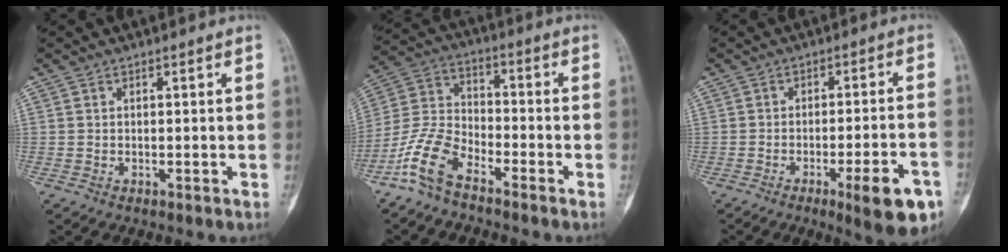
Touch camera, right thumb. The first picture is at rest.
{"total": 9.8, "force": [-6.8, 4.3, 5.5], "torque": [-0.125, 0.043, -0.148]}
{"total": 11.0, "force": [-5.4, 2.3, 9.4], "torque": [-0.120, 0.020, -0.067]}